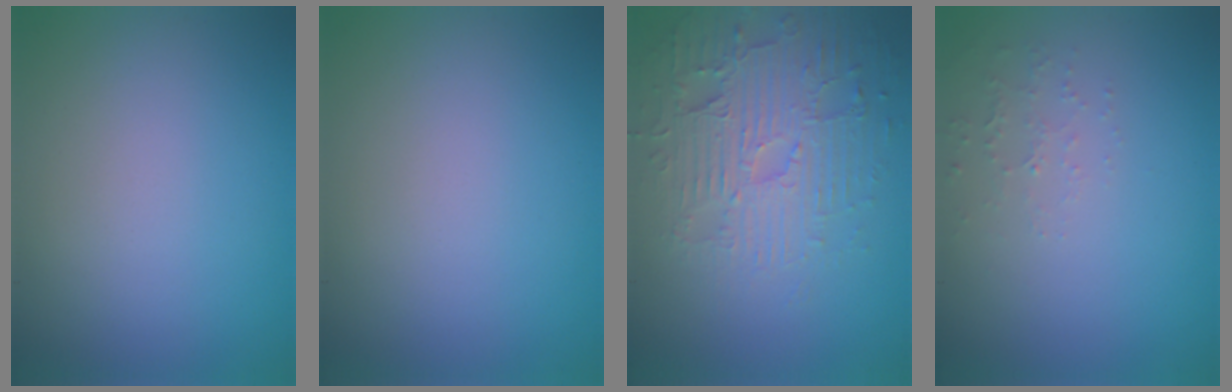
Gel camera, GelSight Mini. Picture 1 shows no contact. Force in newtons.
{"total": 0.0}
{"total": 4.6, "press": 4.2, "slide": 1.9}
{"total": 1.3, "press": 1.3, "slide": 0.4}